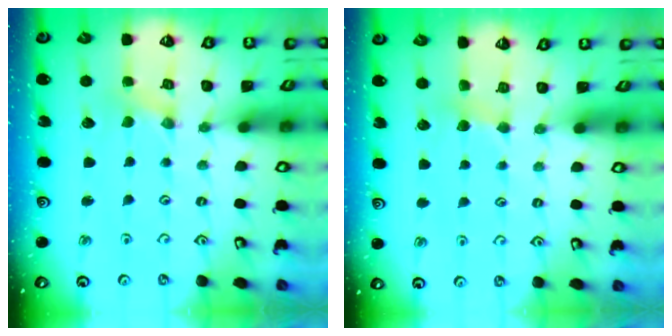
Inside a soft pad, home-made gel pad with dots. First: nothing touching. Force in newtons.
{"total": 2.9, "press": 2.9, "slide": 0.5}